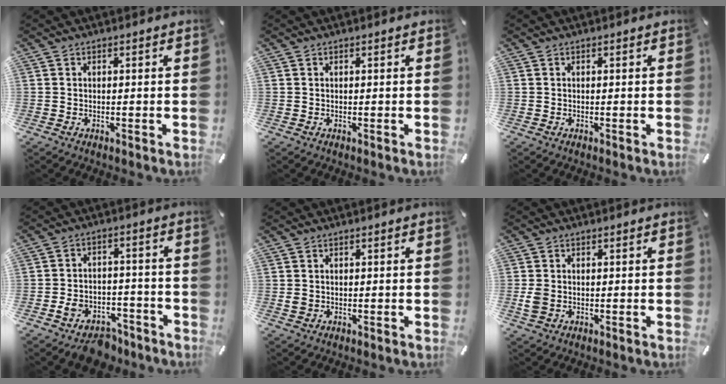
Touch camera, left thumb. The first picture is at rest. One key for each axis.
{"total": 0.0}
{"total": 0.0}
{"total": 7.4, "fx": -5.5, "fy": 4.4, "fz": 2.4, "tx": -0.029, "ty": 0.042, "tz": -0.096}
{"total": 1.2, "fx": 0.0, "fy": 1.0, "fz": 0.7, "tx": -0.014, "ty": 0.003, "tz": -0.001}
{"total": 3.0, "fx": -0.5, "fy": 2.3, "fz": 1.8, "tx": -0.031, "ty": 0.000, "tz": -0.011}